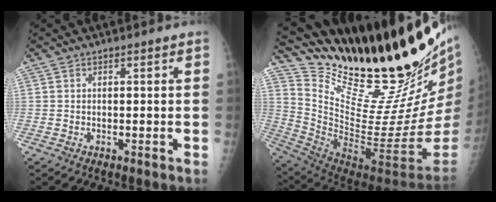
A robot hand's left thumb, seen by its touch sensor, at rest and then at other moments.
{"total": 31.8, "force": [24.6, 5.6, 19.4], "torque": [-0.280, -0.150, 0.387]}